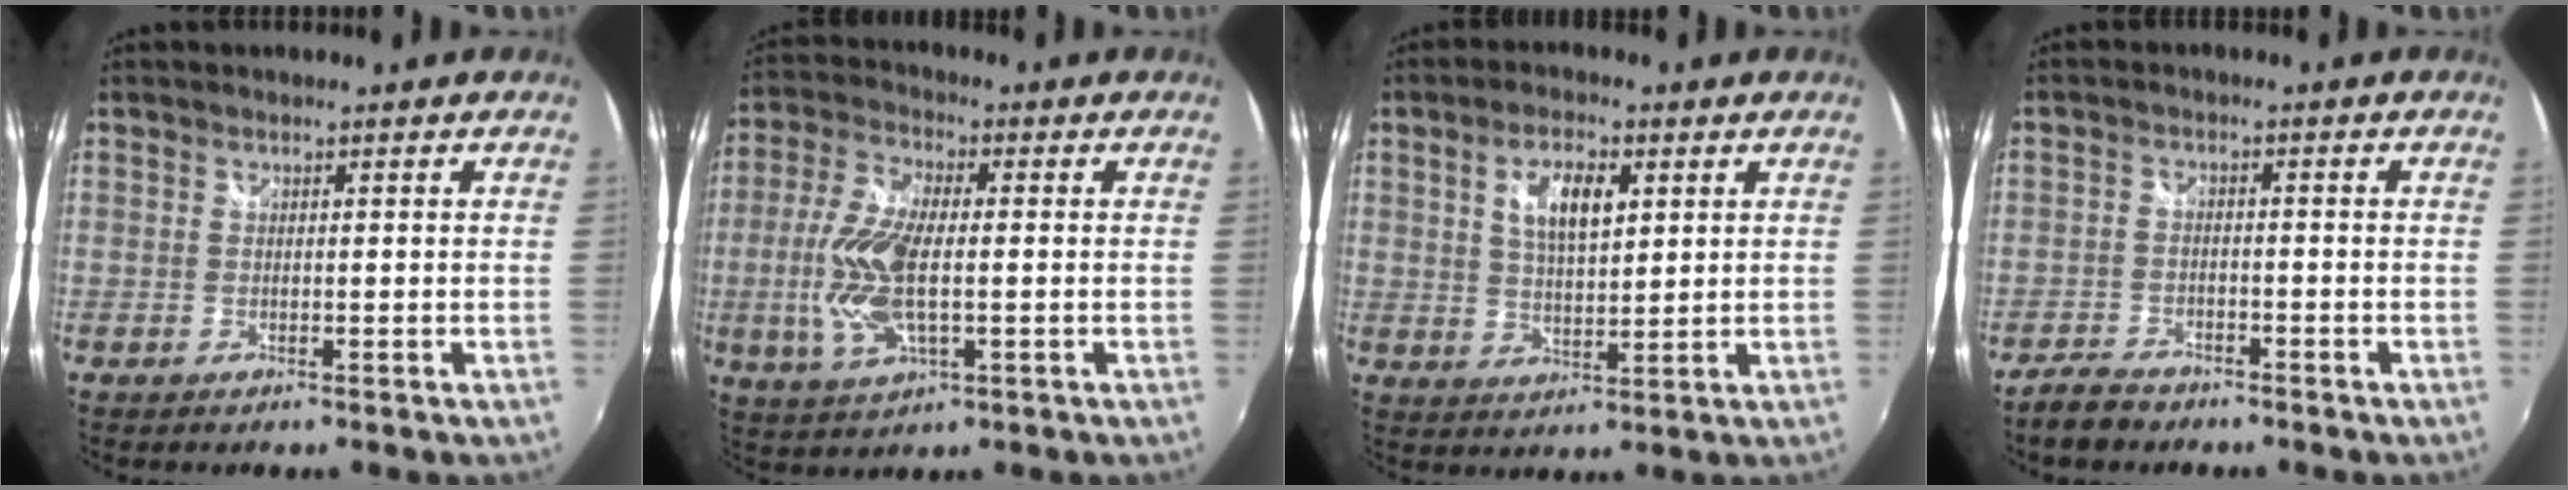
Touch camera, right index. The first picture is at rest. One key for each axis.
{"total": 12.5, "fx": -1.3, "fy": 5.2, "fz": 11.3, "tx": -0.246, "ty": 0.000, "tz": -0.027}
{"total": 7.5, "fx": 2.6, "fy": 3.2, "fz": 6.2, "tx": -0.112, "ty": 0.006, "tz": 0.048}
{"total": 5.0, "fx": -4.2, "fy": 2.1, "fz": 1.8, "tx": -0.060, "ty": -0.002, "tz": -0.075}